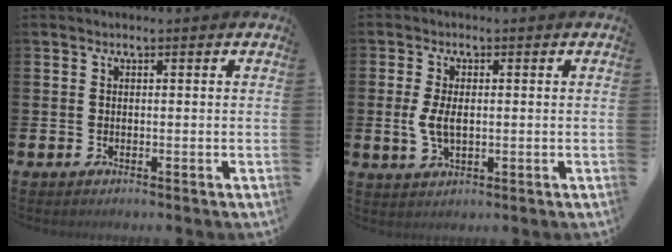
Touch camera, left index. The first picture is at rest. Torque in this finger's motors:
{"motor_torque": [0.48, -0.02, 0.11, 0.05]}